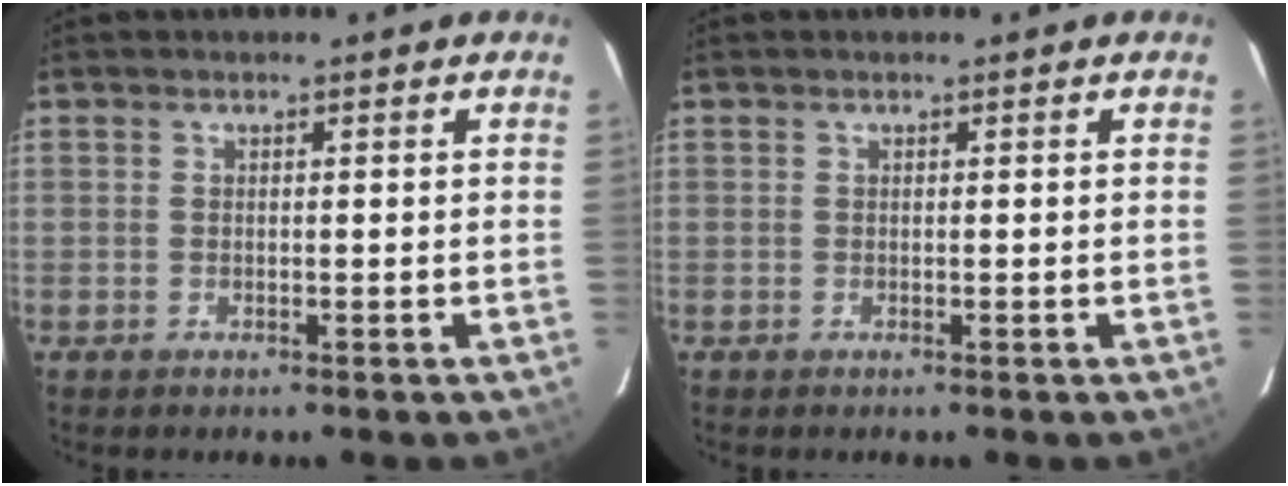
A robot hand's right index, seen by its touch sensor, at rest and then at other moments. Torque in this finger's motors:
{"motor_torque": [0.20, 0.19, 0.00, 0.00]}